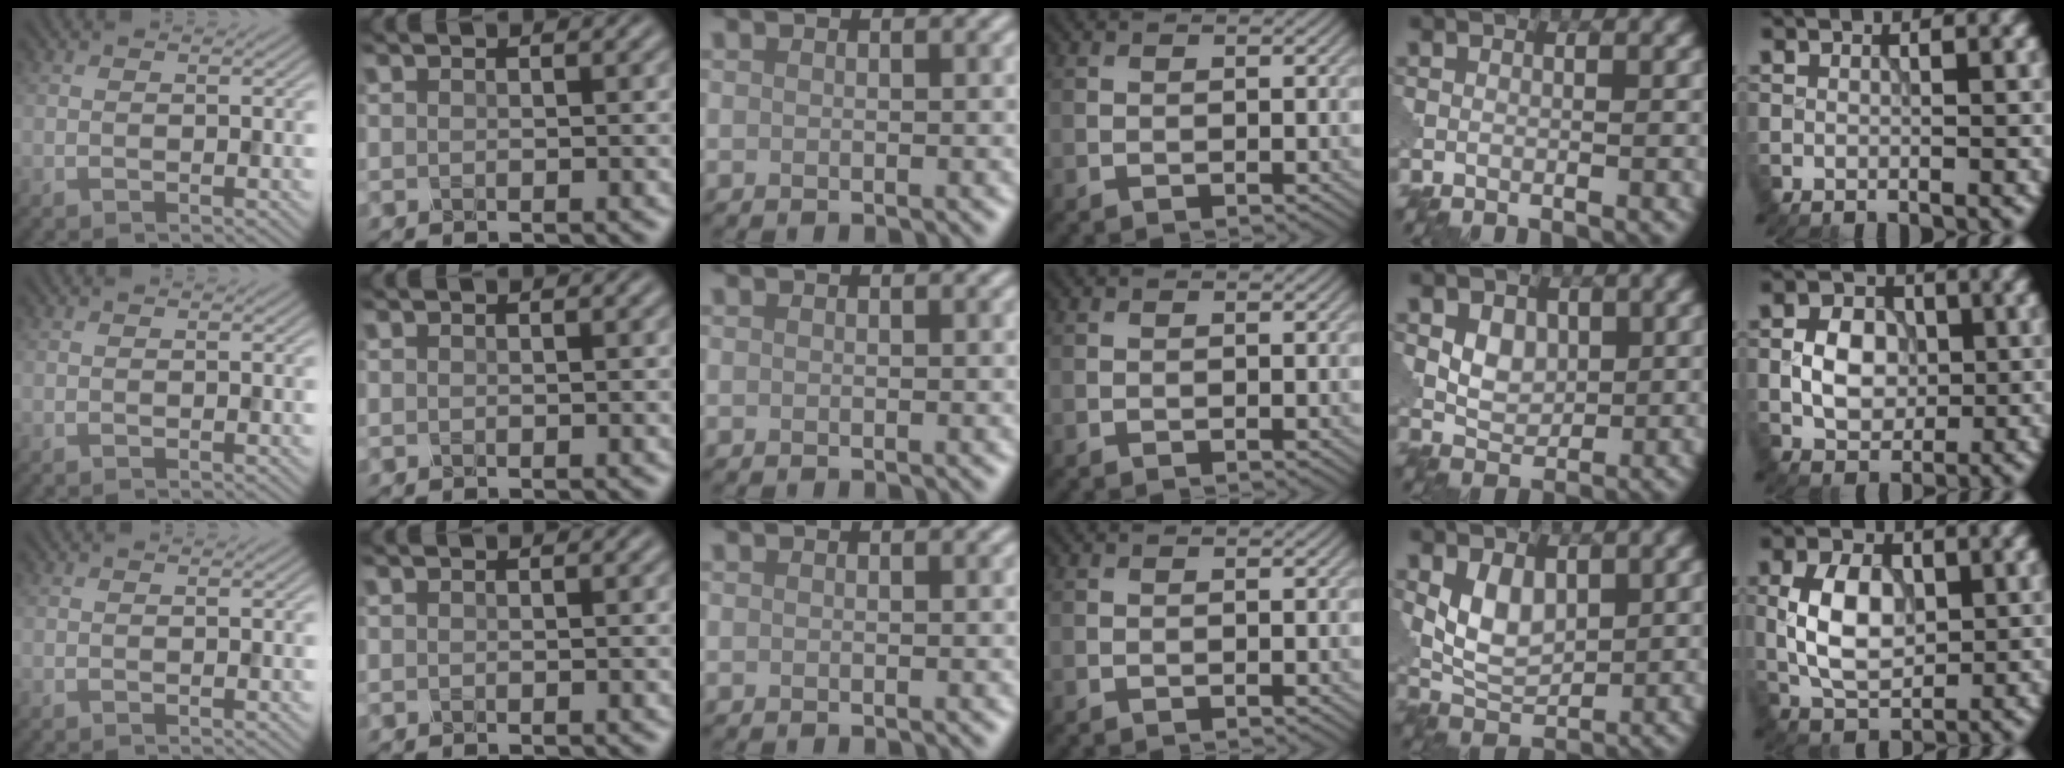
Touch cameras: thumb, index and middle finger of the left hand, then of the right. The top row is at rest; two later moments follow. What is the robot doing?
{"motion": "close", "object": "eyeshadow palette"}